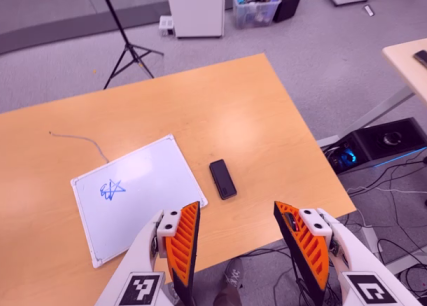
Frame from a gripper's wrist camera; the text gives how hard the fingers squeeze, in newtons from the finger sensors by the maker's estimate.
{"total": 0.0}